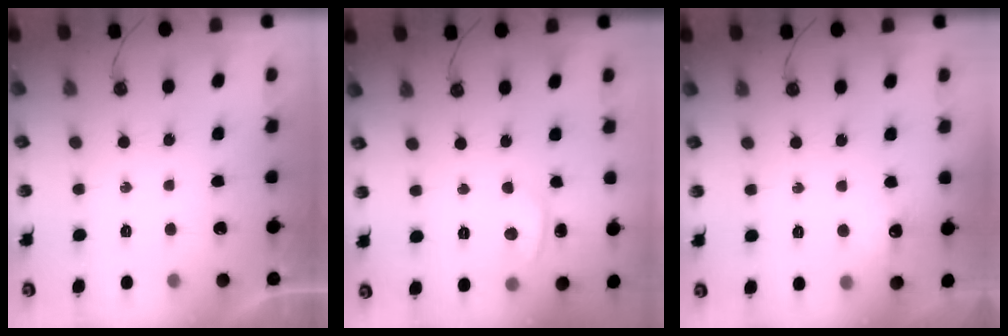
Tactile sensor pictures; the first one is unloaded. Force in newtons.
{"total": 2.2, "press": 1.7, "slide": 1.5}
{"total": 7.2, "press": 7.1, "slide": 0.9}